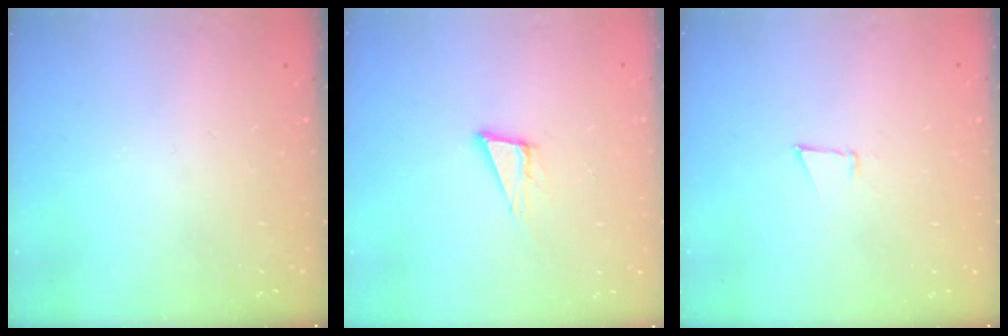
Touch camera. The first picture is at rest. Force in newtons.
{"total": 7.7, "press": 7.0, "slide": 3.2}
{"total": 3.8, "press": 3.7, "slide": 0.6}